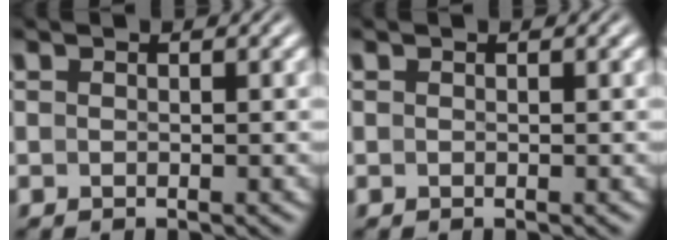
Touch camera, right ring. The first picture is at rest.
{"total": 0.0}